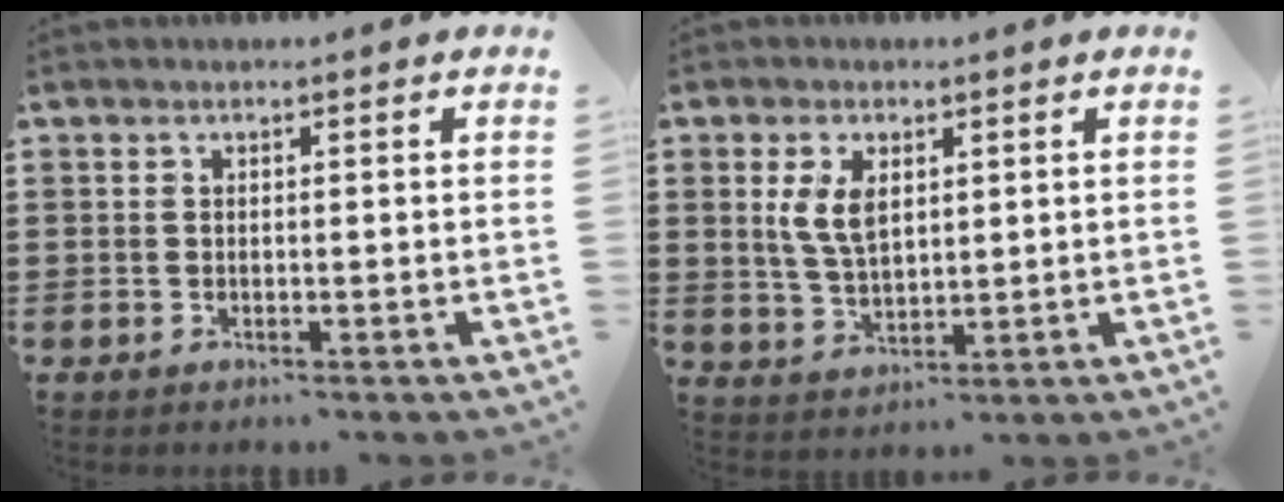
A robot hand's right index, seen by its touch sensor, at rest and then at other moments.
{"total": 5.7, "force": [1.7, 3.0, 4.5], "torque": [-0.104, 0.005, 0.027]}